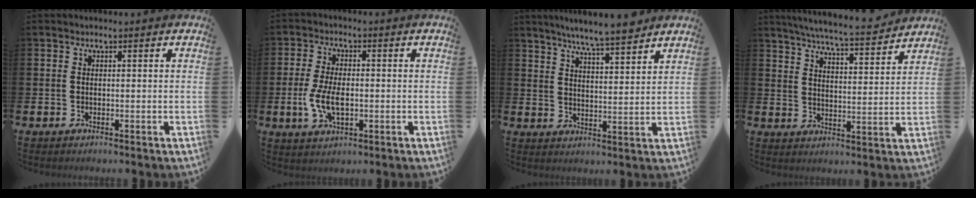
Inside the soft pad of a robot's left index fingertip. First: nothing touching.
{"total": 5.8, "force": [-0.8, 3.0, 4.9], "torque": [-0.104, -0.001, -0.019]}
{"total": 7.0, "force": [6.6, 0.1, 2.3], "torque": [-0.059, -0.031, 0.116]}
{"total": 6.7, "force": [6.4, 0.1, 2.0], "torque": [-0.055, -0.044, 0.109]}